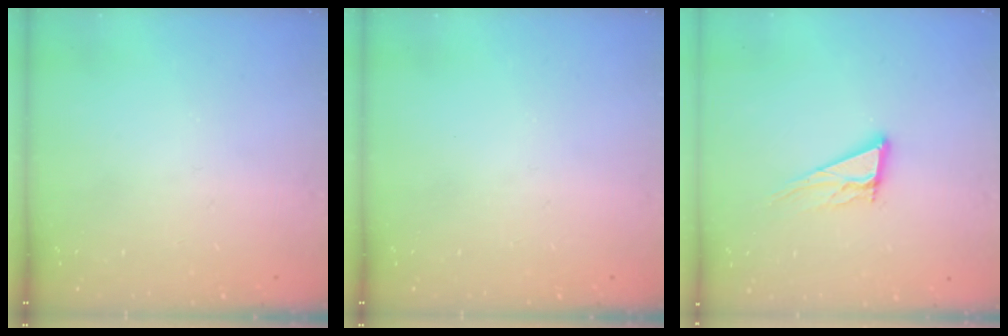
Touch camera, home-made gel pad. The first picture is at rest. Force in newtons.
{"total": 0.0}
{"total": 11.5, "press": 11.2, "slide": 2.6}